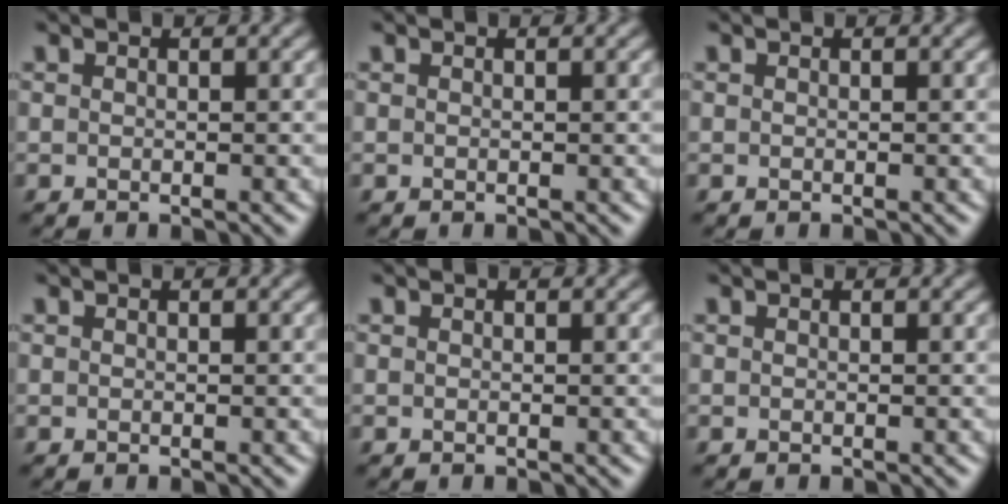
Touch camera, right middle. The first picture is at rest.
{"total": 0.0}
{"total": 0.0}
{"total": 0.0}
{"total": 0.0}
{"total": 0.0}